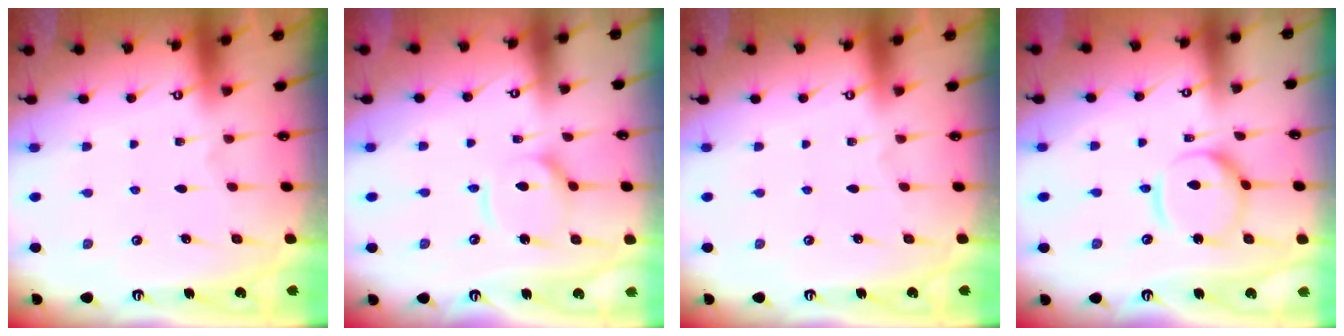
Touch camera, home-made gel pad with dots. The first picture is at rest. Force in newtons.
{"total": 10.5, "press": 10.5, "slide": 1.0}
{"total": 0.0}
{"total": 12.0, "press": 11.9, "slide": 1.2}